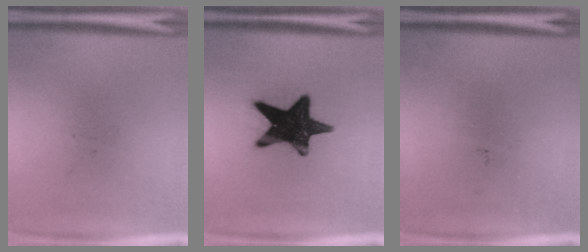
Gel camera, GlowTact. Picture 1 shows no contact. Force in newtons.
{"total": 16.4}
{"total": 0.0}